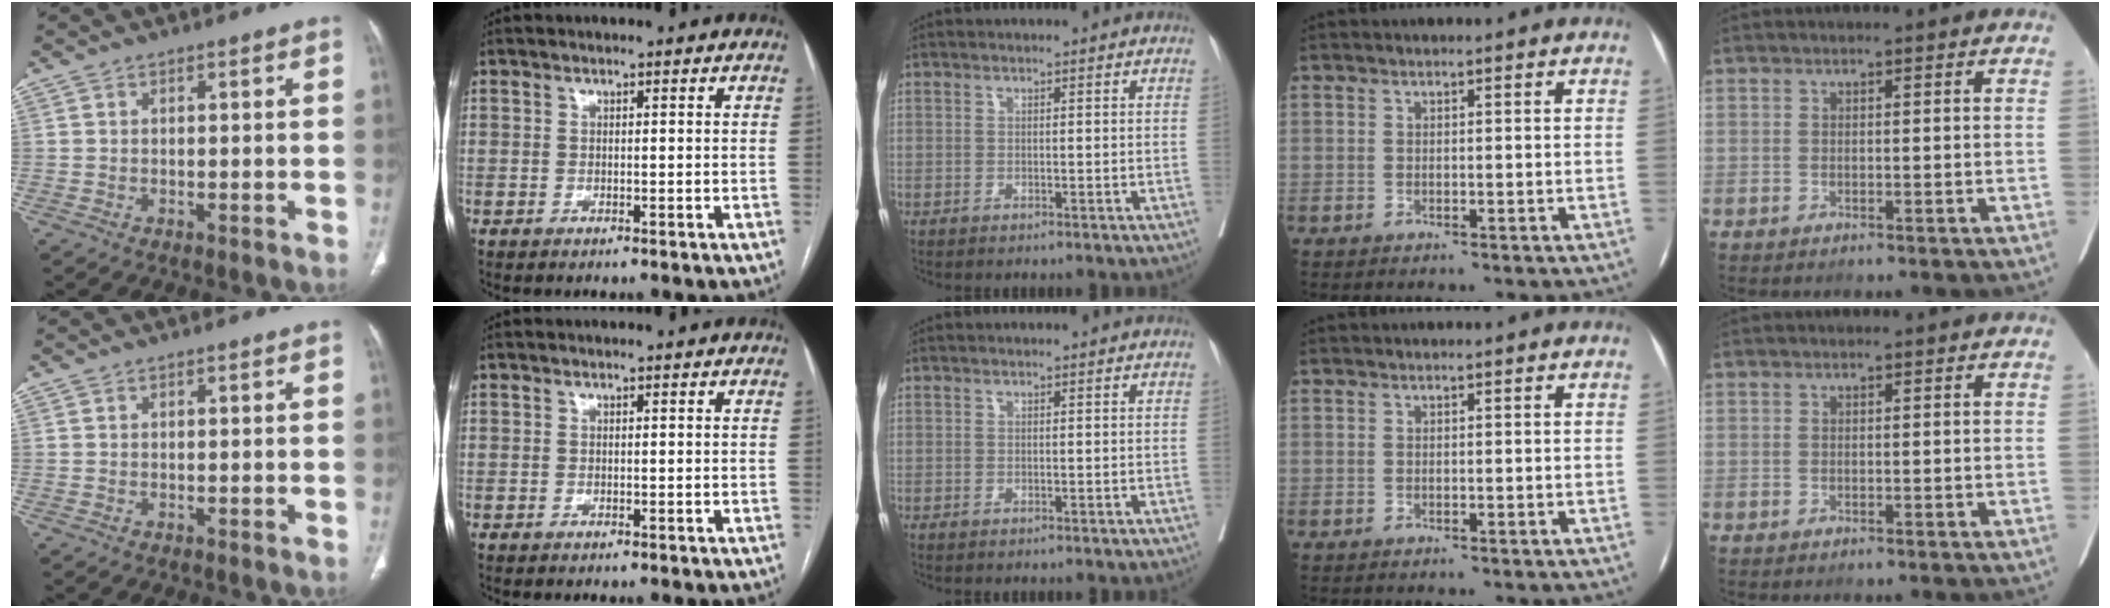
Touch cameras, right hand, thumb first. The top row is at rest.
{}